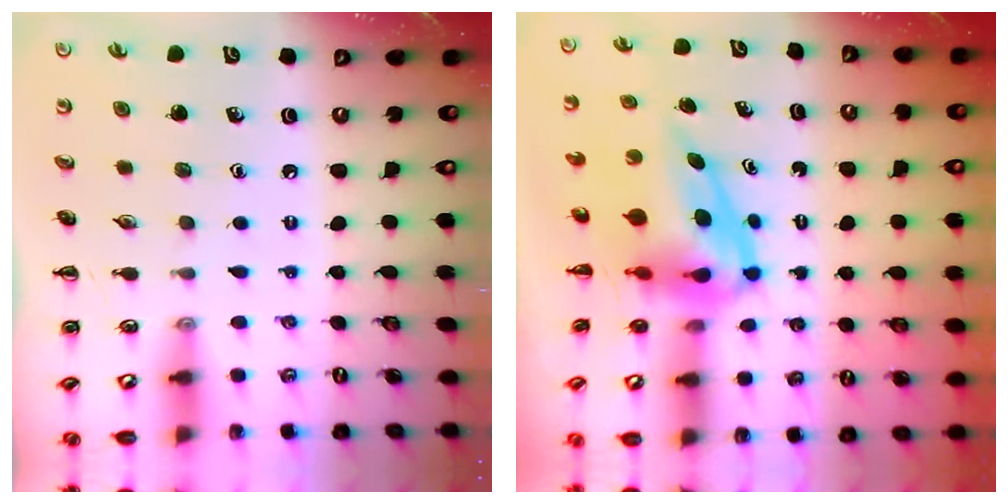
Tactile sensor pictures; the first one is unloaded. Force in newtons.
{"total": 7.9, "press": 7.6, "slide": 2.0}